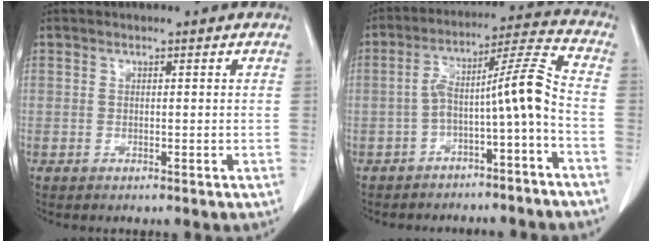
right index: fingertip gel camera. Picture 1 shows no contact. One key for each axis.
{"total": 9.7, "fx": -3.7, "fy": -0.1, "fz": 9.0, "tx": -0.141, "ty": 0.043, "tz": -0.057}